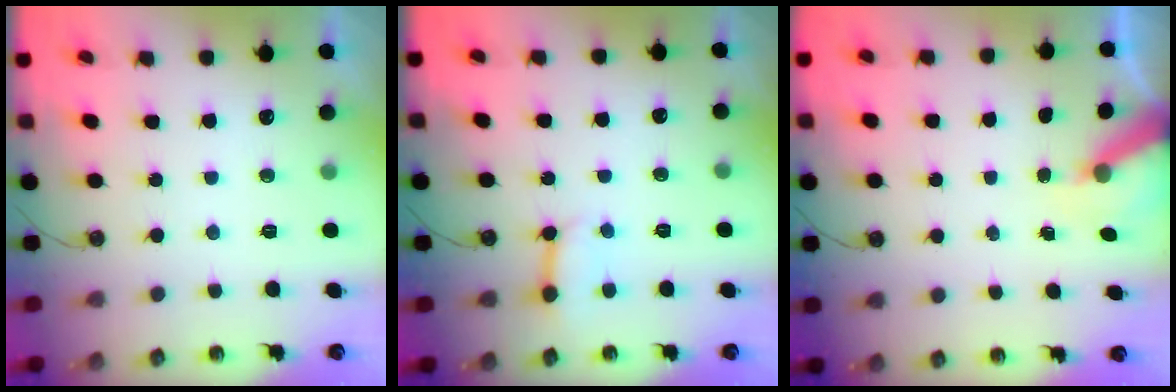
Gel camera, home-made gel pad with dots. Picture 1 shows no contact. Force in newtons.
{"total": 4.6, "press": 4.5, "slide": 0.6}
{"total": 6.9, "press": 6.9, "slide": 0.2}